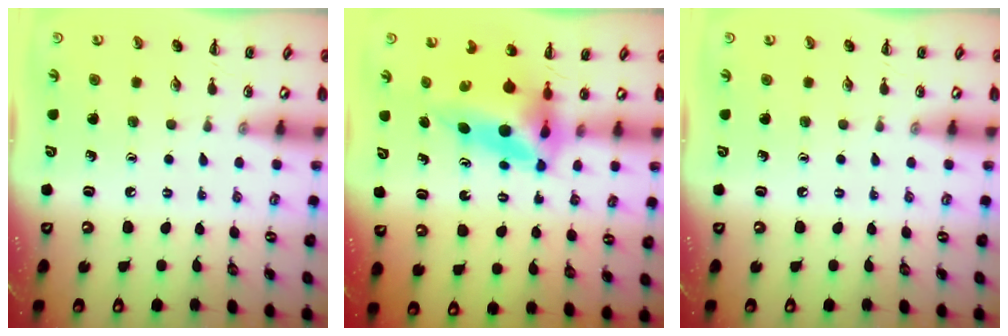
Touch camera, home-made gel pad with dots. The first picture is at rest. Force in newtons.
{"total": 6.8, "press": 6.6, "slide": 1.7}
{"total": 0.0}